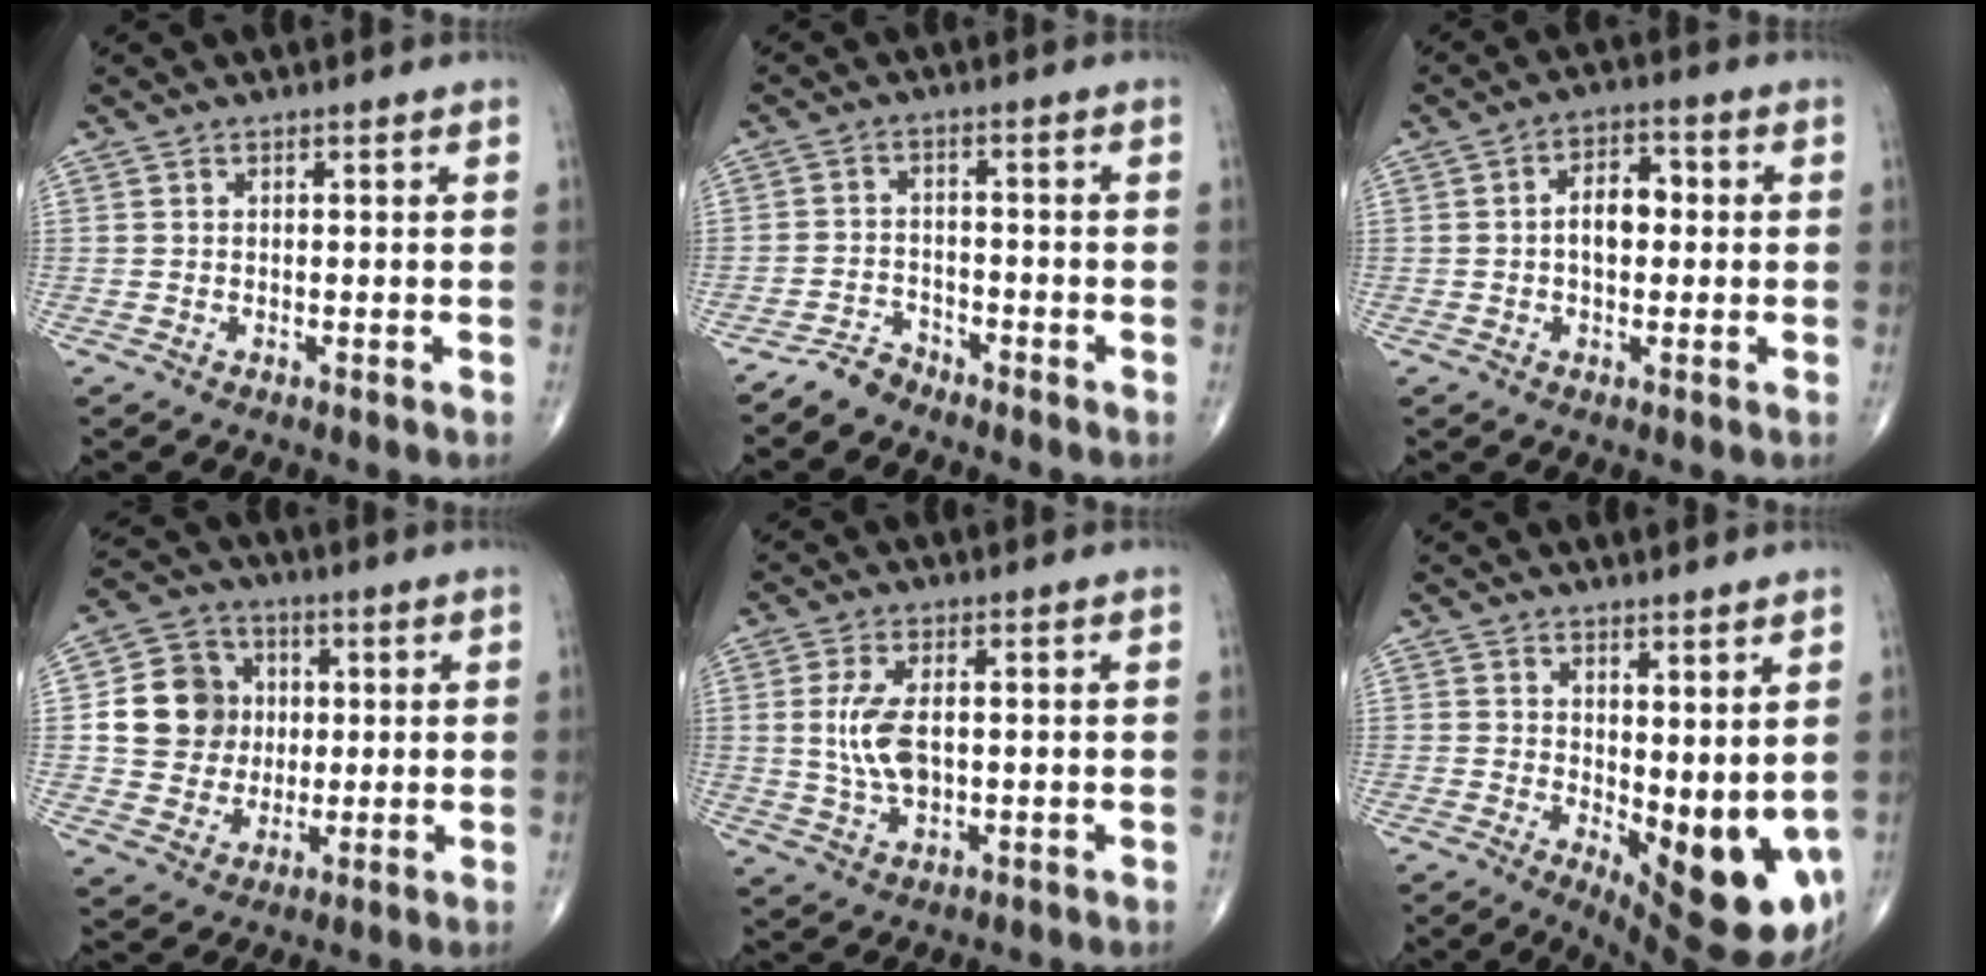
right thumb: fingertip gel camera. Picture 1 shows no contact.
{"total": 3.4, "force": [-3.2, 1.2, 0.0], "torque": [0.006, 0.012, -0.064]}
{"total": 6.6, "force": [0.2, 4.0, 5.2], "torque": [-0.072, 0.018, -0.005]}
{"total": 12.2, "force": [1.4, 11.0, 5.1], "torque": [-0.058, 0.010, 0.026]}
{"total": 7.3, "force": [0.6, 3.7, 6.3], "torque": [-0.134, -0.006, 0.014]}
{"total": 11.4, "force": [0.3, 4.5, 10.5], "torque": [-0.128, -0.030, 0.020]}